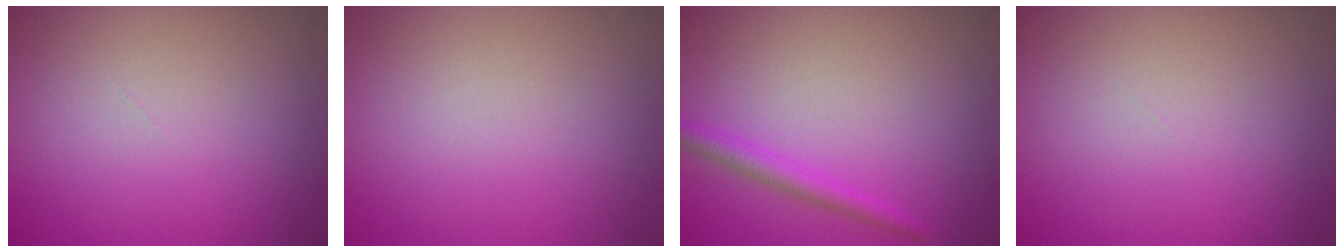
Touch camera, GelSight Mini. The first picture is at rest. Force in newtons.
{"total": 0.0}
{"total": 2.0, "press": 2.0, "slide": 0.1}
{"total": 0.0}